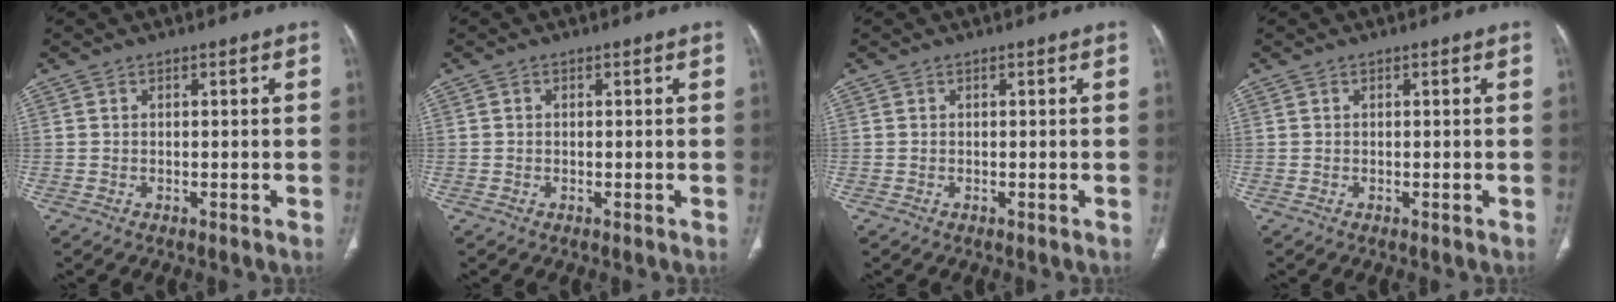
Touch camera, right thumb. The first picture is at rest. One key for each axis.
{"total": 0.0}
{"total": 0.0}
{"total": 0.0}